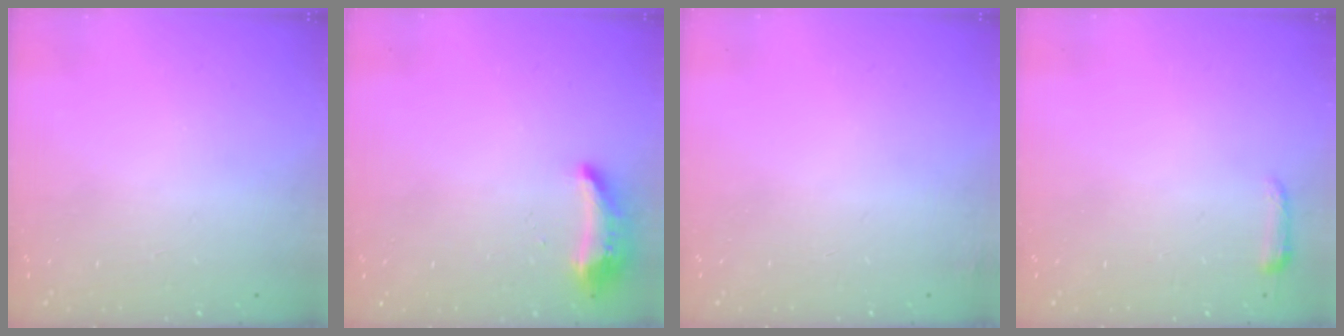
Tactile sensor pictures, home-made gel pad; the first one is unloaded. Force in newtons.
{"total": 9.1, "press": 9.1, "slide": 0.7}
{"total": 2.8, "press": 2.6, "slide": 0.9}
{"total": 3.2, "press": 3.2, "slide": 0.7}